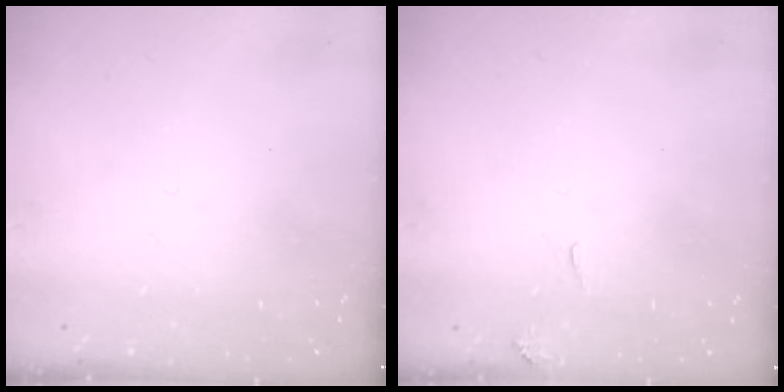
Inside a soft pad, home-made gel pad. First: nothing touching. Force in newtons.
{"total": 2.0, "press": 2.0, "slide": 0.3}